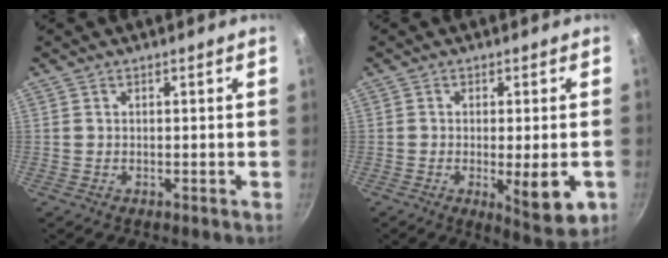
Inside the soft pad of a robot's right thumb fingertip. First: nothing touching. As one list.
[{"total": 9.4, "force": [-2.4, 2.6, 8.7], "torque": [-0.112, -0.009, -0.025]}]